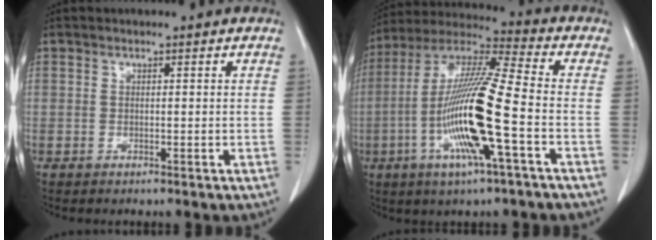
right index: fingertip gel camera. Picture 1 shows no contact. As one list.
[{"total": 17.0, "force": [-4.6, 0.5, 16.4], "torque": [-0.331, -0.008, -0.095]}]